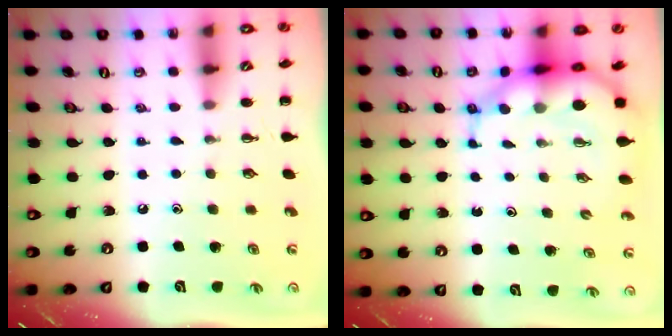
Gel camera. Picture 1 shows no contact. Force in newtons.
{"total": 8.8, "press": 8.4, "slide": 2.7}